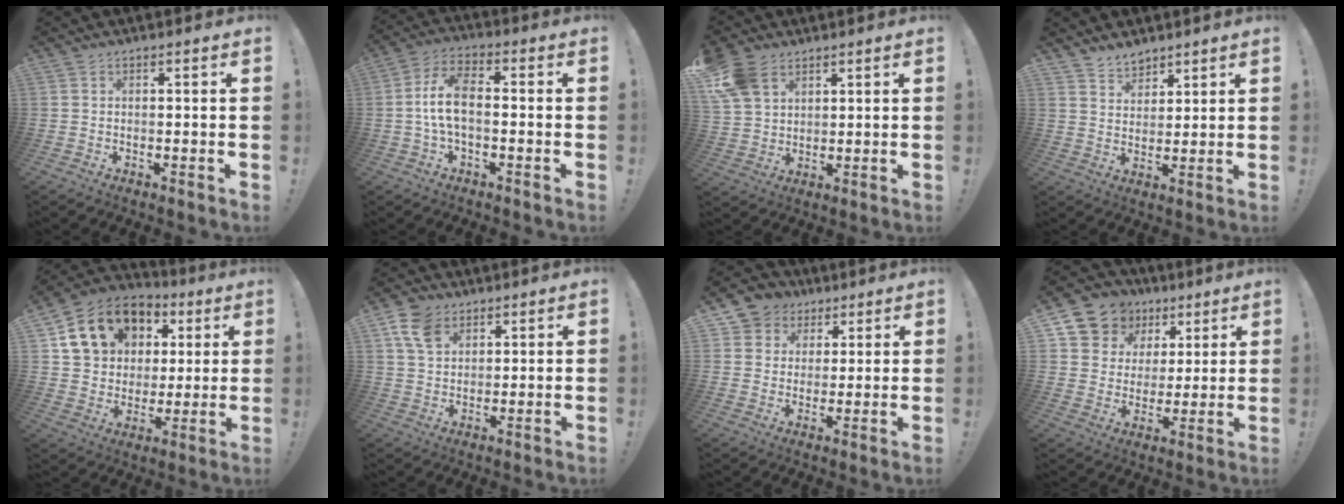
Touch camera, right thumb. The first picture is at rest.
{"total": 9.7, "force": [-0.6, 4.4, 8.6], "torque": [-0.176, 0.008, -0.009]}
{"total": 10.2, "force": [5.6, 6.8, 5.0], "torque": [-0.095, -0.019, 0.115]}
{"total": 5.7, "force": [4.9, 2.8, 0.4], "torque": [-0.012, -0.036, 0.094]}
{"total": 16.9, "force": [7.4, 13.1, 7.6], "torque": [-0.119, -0.021, 0.159]}
{"total": 8.9, "force": [4.8, 6.0, 4.6], "torque": [-0.082, -0.008, 0.095]}
{"total": 7.1, "force": [2.4, 6.5, 1.1], "torque": [-0.016, -0.013, 0.053]}
{"total": 11.5, "force": [6.5, 9.1, 2.5], "torque": [-0.047, -0.044, 0.137]}